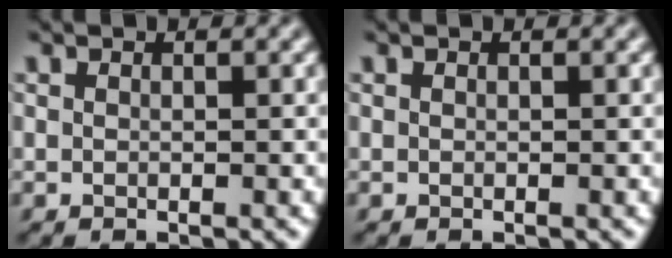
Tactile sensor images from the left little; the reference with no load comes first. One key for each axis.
{"total": 0.0}